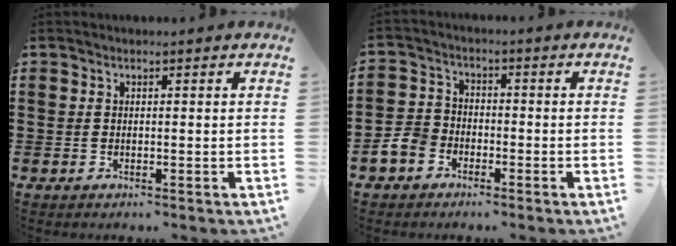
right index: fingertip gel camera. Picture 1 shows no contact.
{"total": 4.2, "force": [-2.6, 2.9, 1.5], "torque": [-0.062, 0.000, -0.061]}